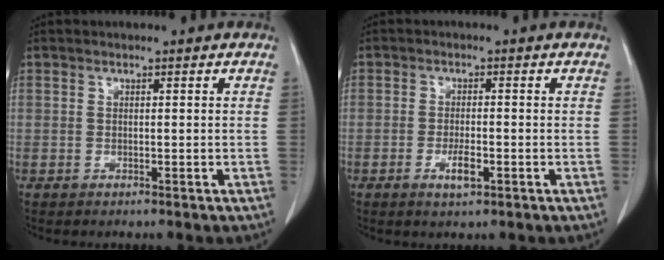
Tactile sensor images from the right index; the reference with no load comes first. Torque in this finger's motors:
{"motor_torque": [0.28, -0.14, 0.01, -0.01]}